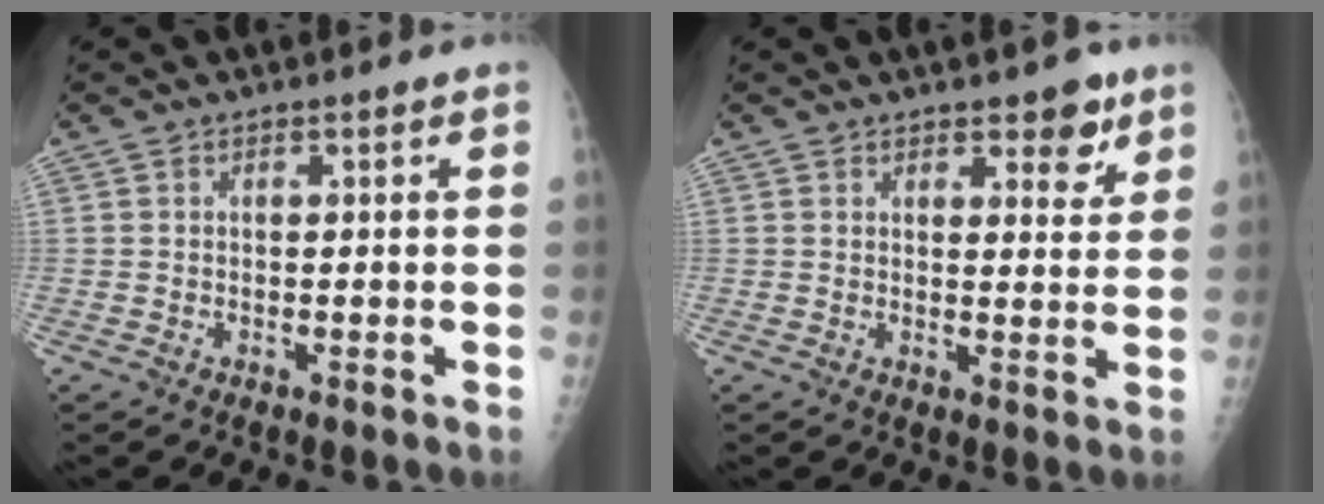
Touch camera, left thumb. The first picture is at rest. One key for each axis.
{"total": 5.1, "fx": 3.4, "fy": 2.4, "fz": 3.1, "tx": -0.015, "ty": -0.020, "tz": 0.043}